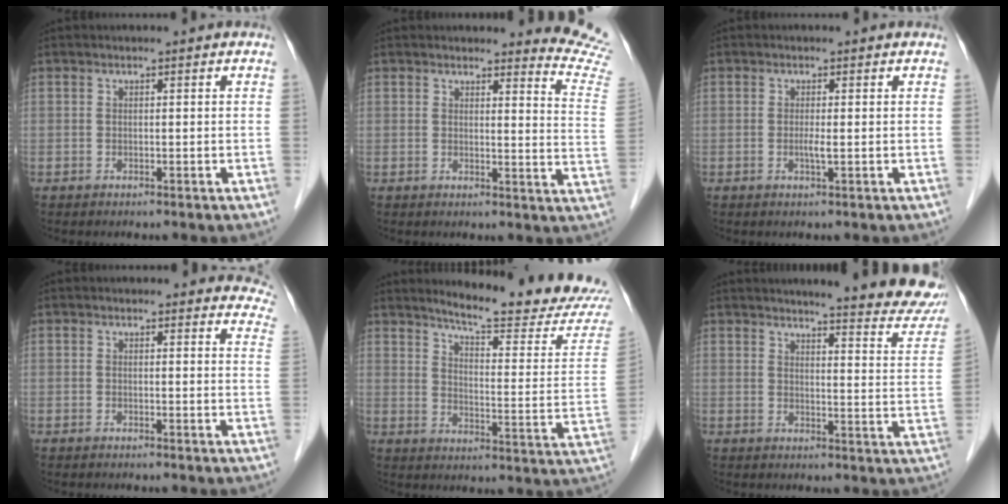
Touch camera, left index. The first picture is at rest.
{"total": 9.1, "force": [9.1, -0.7, -0.1], "torque": [0.014, -0.126, 0.065]}
{"total": 1.2, "force": [-0.5, -0.1, 1.1], "torque": [-0.027, -0.007, -0.009]}
{"total": 8.8, "force": [8.4, 2.5, 1.0], "torque": [0.037, -0.032, 0.045]}
{"total": 18.6, "force": [17.5, 0.0, 6.3], "torque": [-0.091, -0.109, 0.212]}
{"total": 16.7, "force": [14.6, 1.7, 7.9], "torque": [-0.083, -0.063, 0.154]}